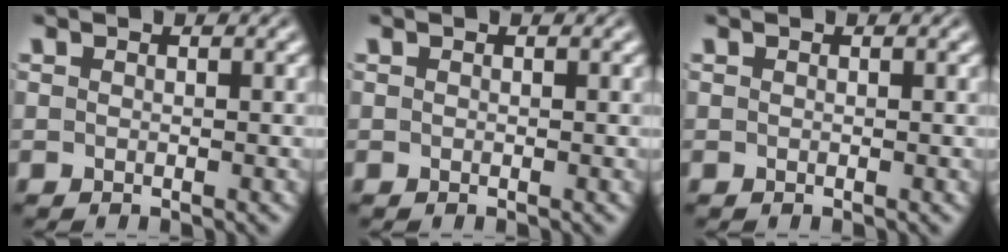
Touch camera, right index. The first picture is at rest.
{"total": 0.0}
{"total": 0.0}